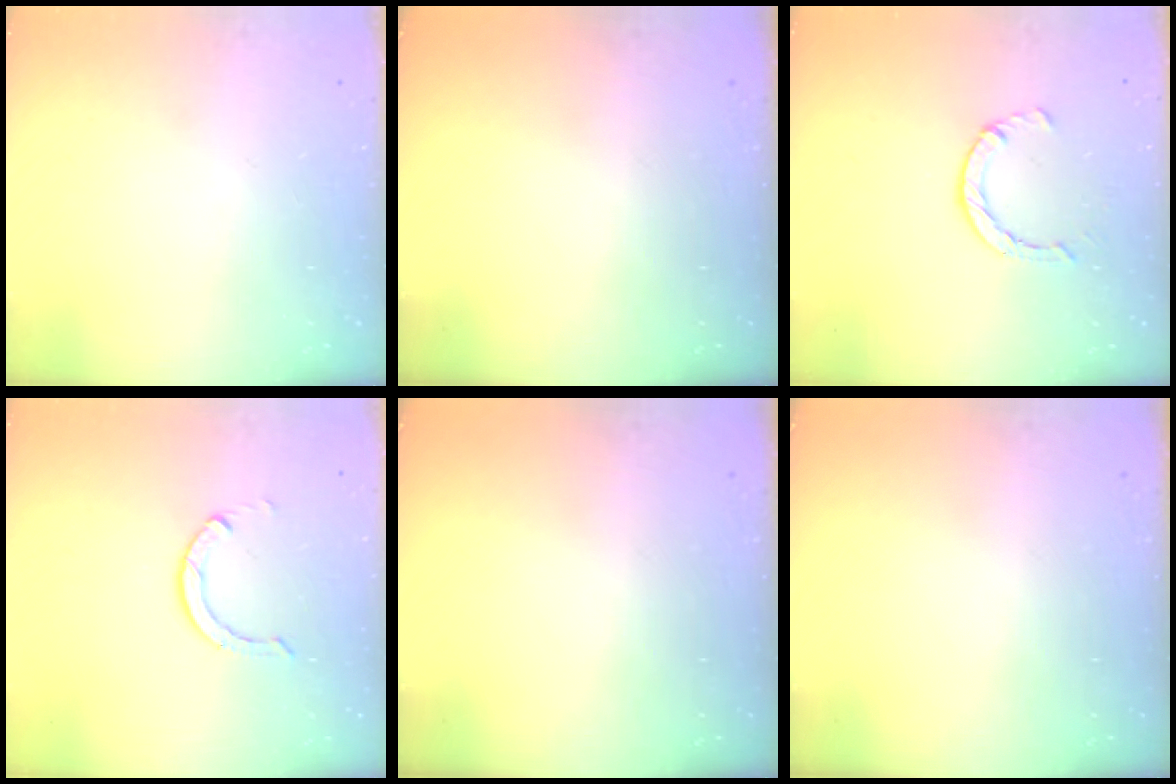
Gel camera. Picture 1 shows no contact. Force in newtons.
{"total": 0.0}
{"total": 2.9, "press": 2.8, "slide": 0.4}
{"total": 2.9, "press": 2.9, "slide": 0.4}
{"total": 0.0}
{"total": 0.0}